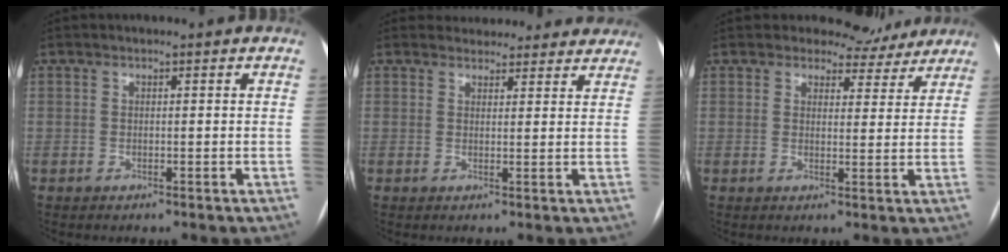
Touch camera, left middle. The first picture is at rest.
{"total": 12.8, "force": [11.9, 4.6, 1.3], "torque": [0.010, 0.014, 0.125]}
{"total": 6.5, "force": [5.9, 2.8, 0.0], "torque": [0.013, -0.006, 0.056]}